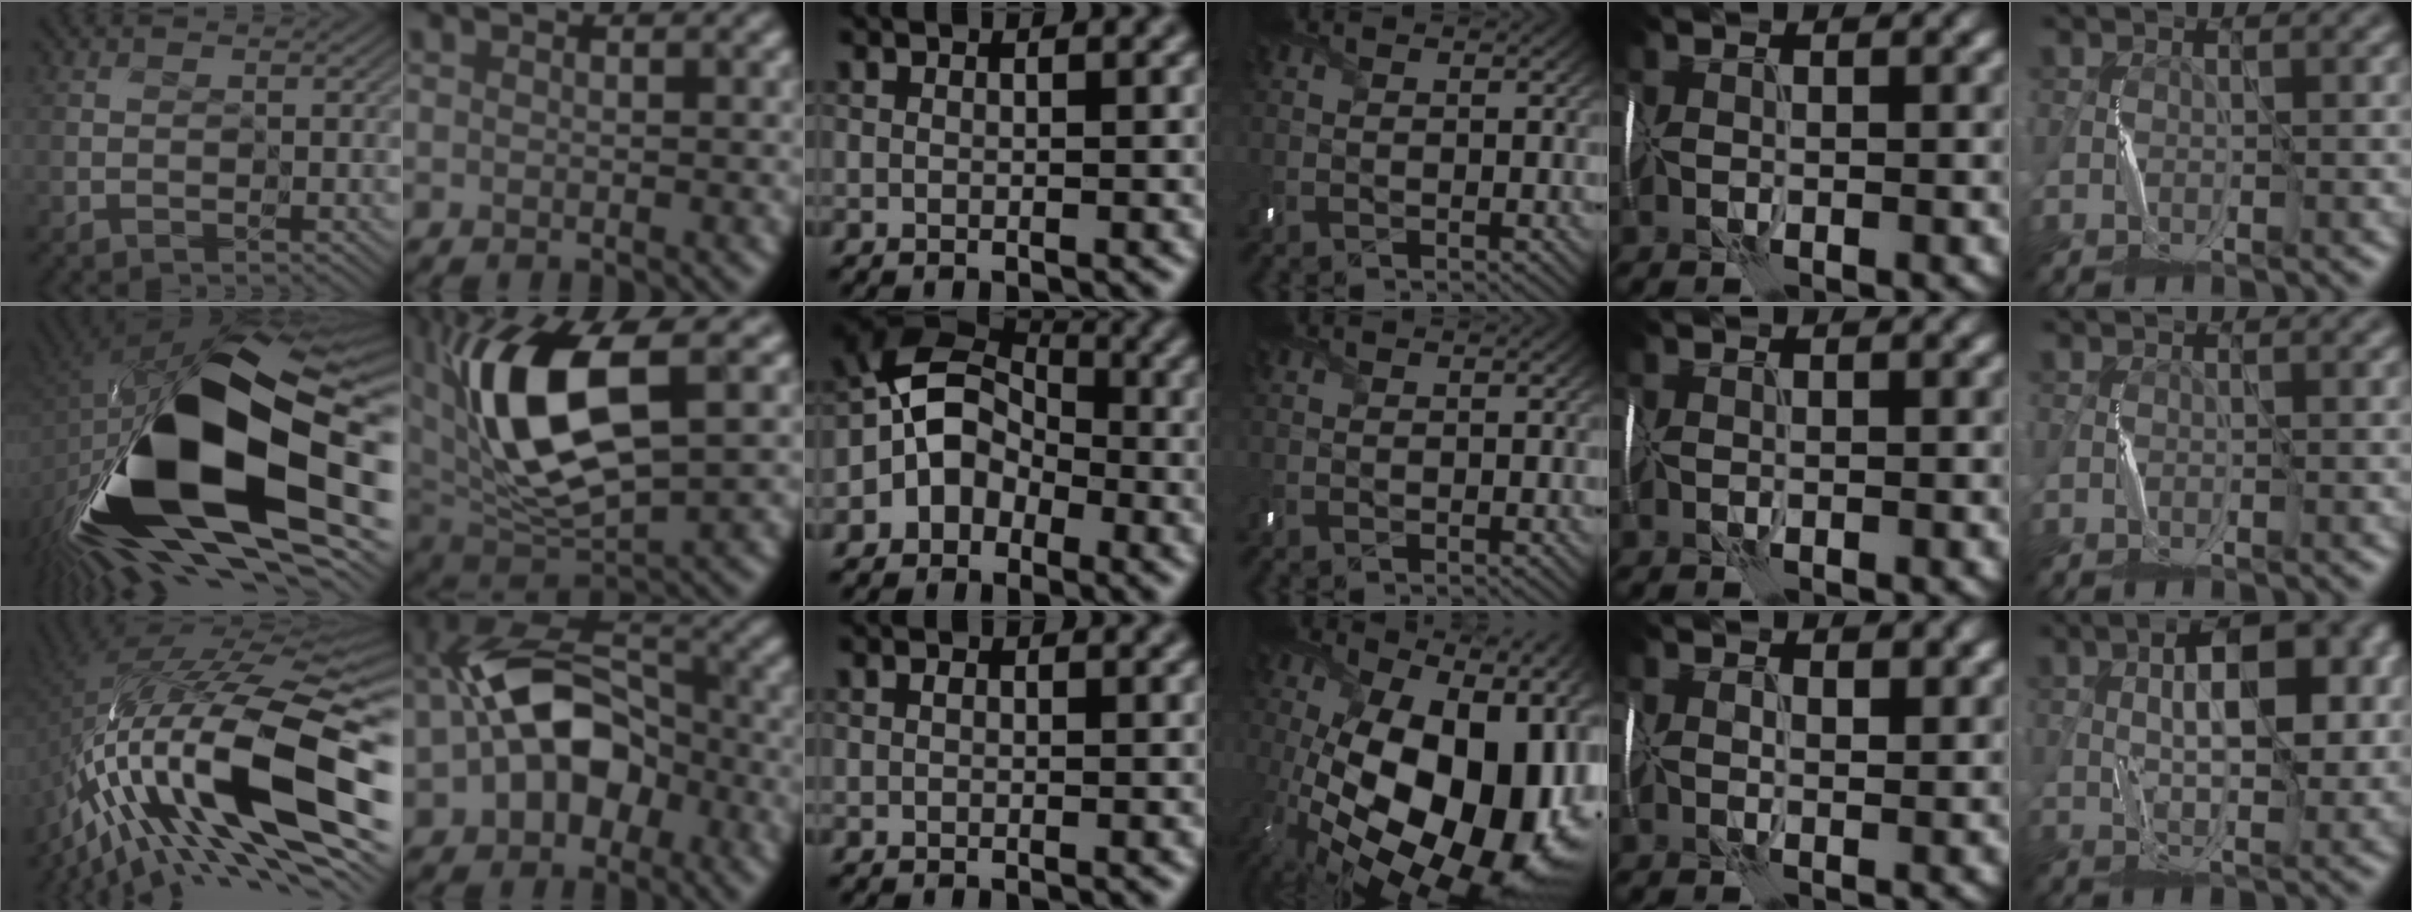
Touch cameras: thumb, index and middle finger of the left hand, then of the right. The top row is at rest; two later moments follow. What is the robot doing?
{"motion": "wrap", "object": "ribbon"}